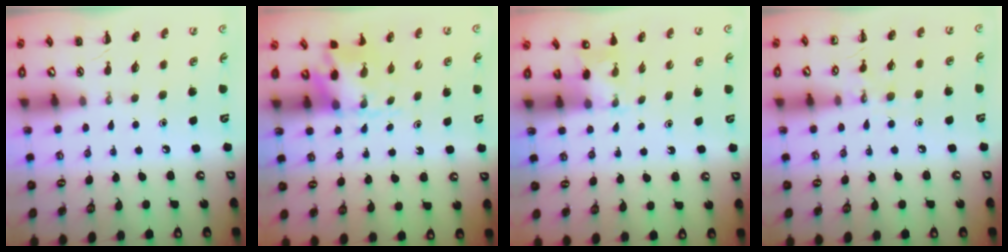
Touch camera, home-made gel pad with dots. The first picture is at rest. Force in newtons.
{"total": 2.9, "press": 2.8, "slide": 0.7}
{"total": 2.2, "press": 2.1, "slide": 0.7}
{"total": 7.3, "press": 7.2, "slide": 1.5}